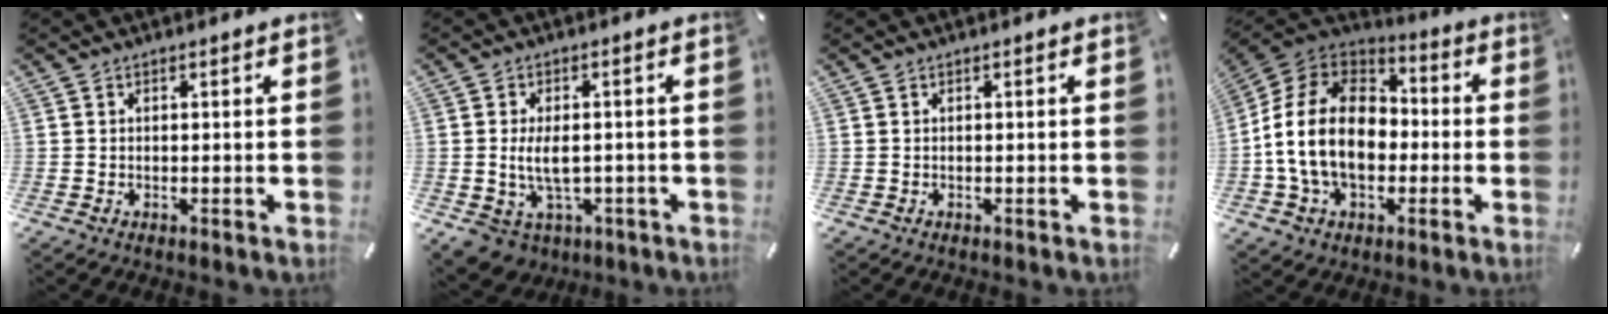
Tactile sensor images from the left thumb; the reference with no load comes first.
{"total": 8.3, "force": [-0.5, 6.3, 5.4], "torque": [-0.101, 0.007, -0.006]}
{"total": 0.0}
{"total": 18.5, "force": [-2.7, 13.8, 12.0], "torque": [-0.256, 0.029, -0.050]}